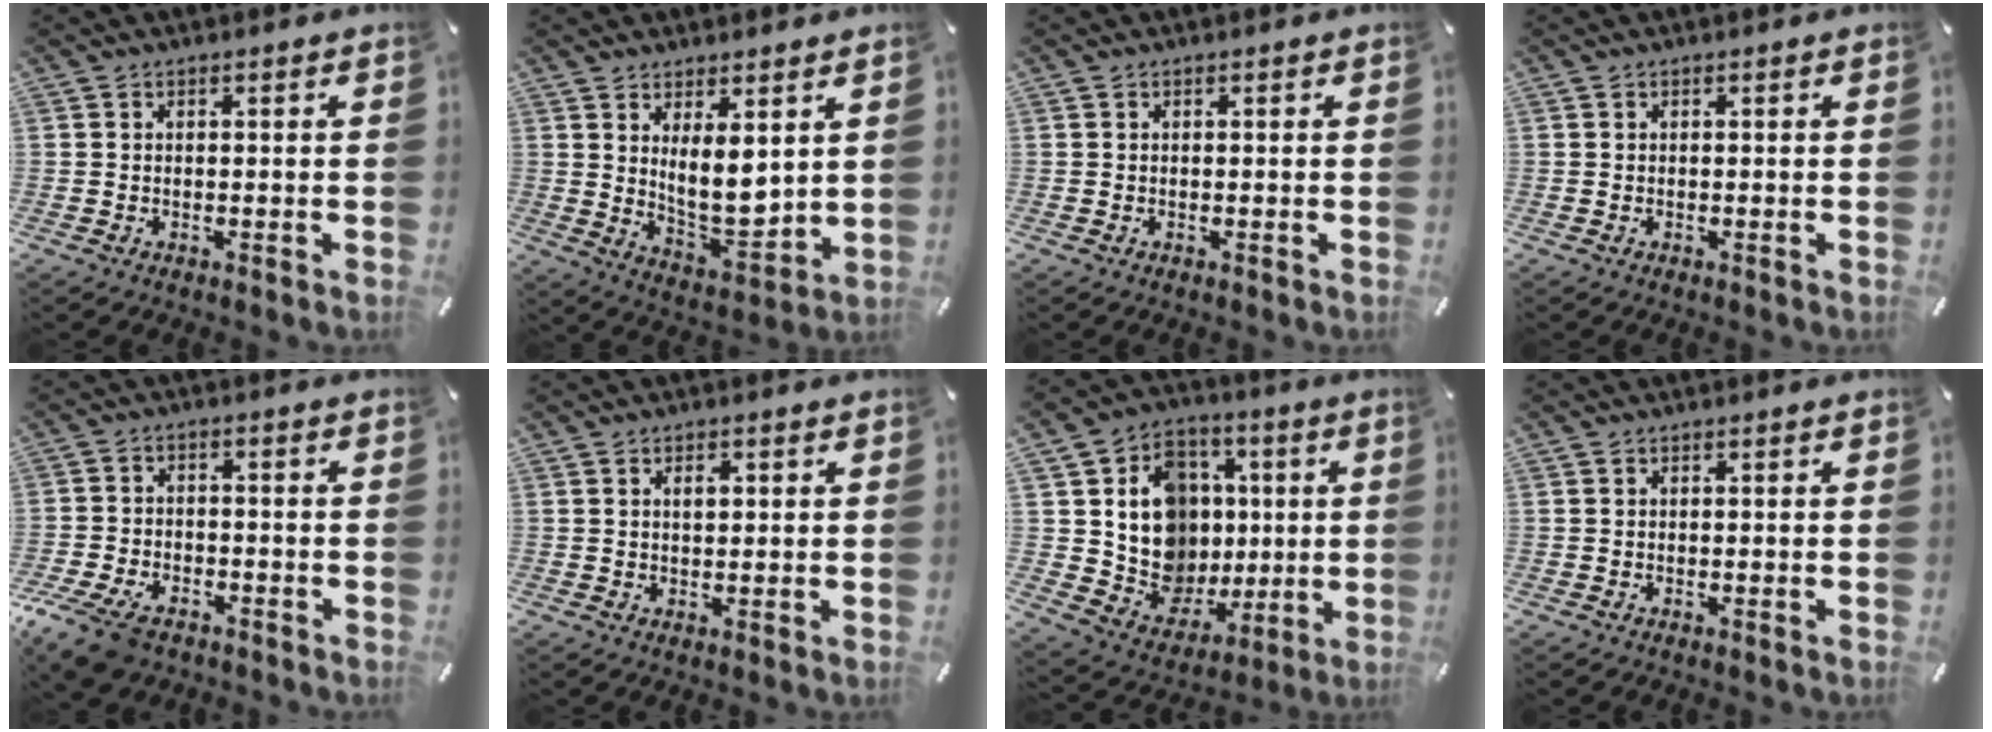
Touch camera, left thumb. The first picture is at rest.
{"total": 9.9, "force": [4.1, 5.0, 7.6], "torque": [-0.114, -0.038, 0.074]}
{"total": 0.0}
{"total": 0.0}
{"total": 8.7, "force": [-5.8, 4.9, 4.3], "torque": [-0.094, 0.023, -0.106]}
{"total": 2.2, "force": [0.6, 1.4, 1.6], "torque": [-0.018, -0.001, 0.006]}
{"total": 15.5, "force": [1.1, 14.2, 6.2], "torque": [-0.091, -0.010, 0.048]}
{"total": 0.0}